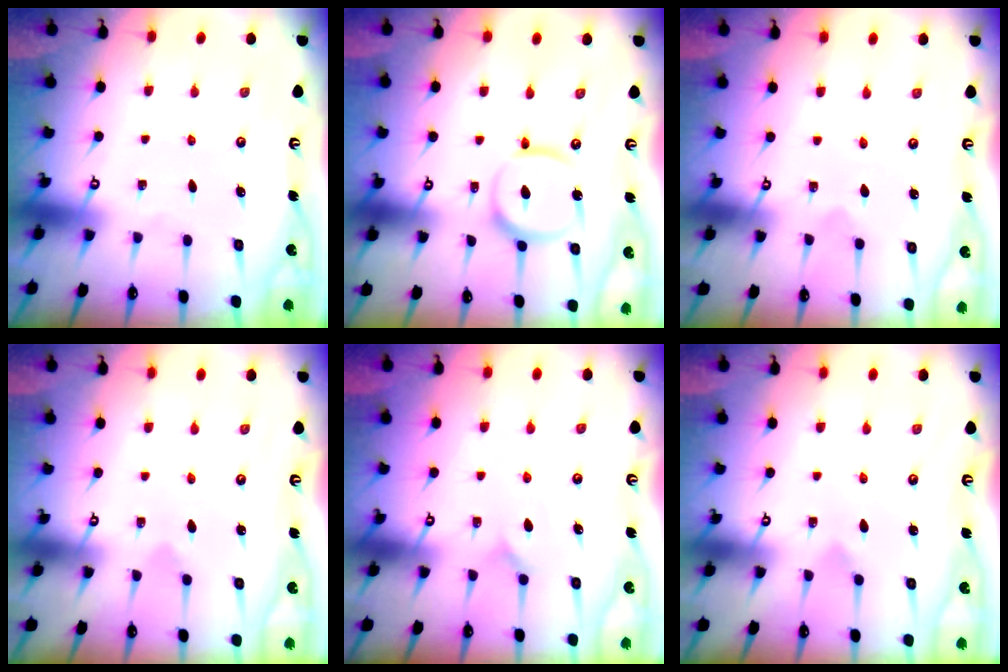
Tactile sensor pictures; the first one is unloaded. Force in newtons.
{"total": 12.3, "press": 12.2, "slide": 1.2}
{"total": 1.4, "press": 1.4, "slide": 0.1}
{"total": 2.0, "press": 2.0, "slide": 0.2}
{"total": 8.1, "press": 8.1, "slide": 0.1}
{"total": 2.7, "press": 2.7, "slide": 0.1}